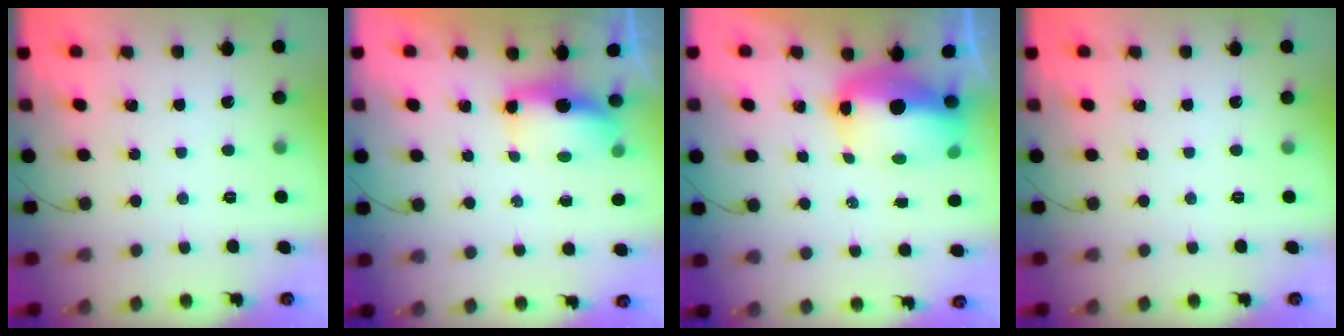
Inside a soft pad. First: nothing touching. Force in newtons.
{"total": 7.6, "press": 7.5, "slide": 0.8}
{"total": 12.2, "press": 11.8, "slide": 2.8}
{"total": 0.0}